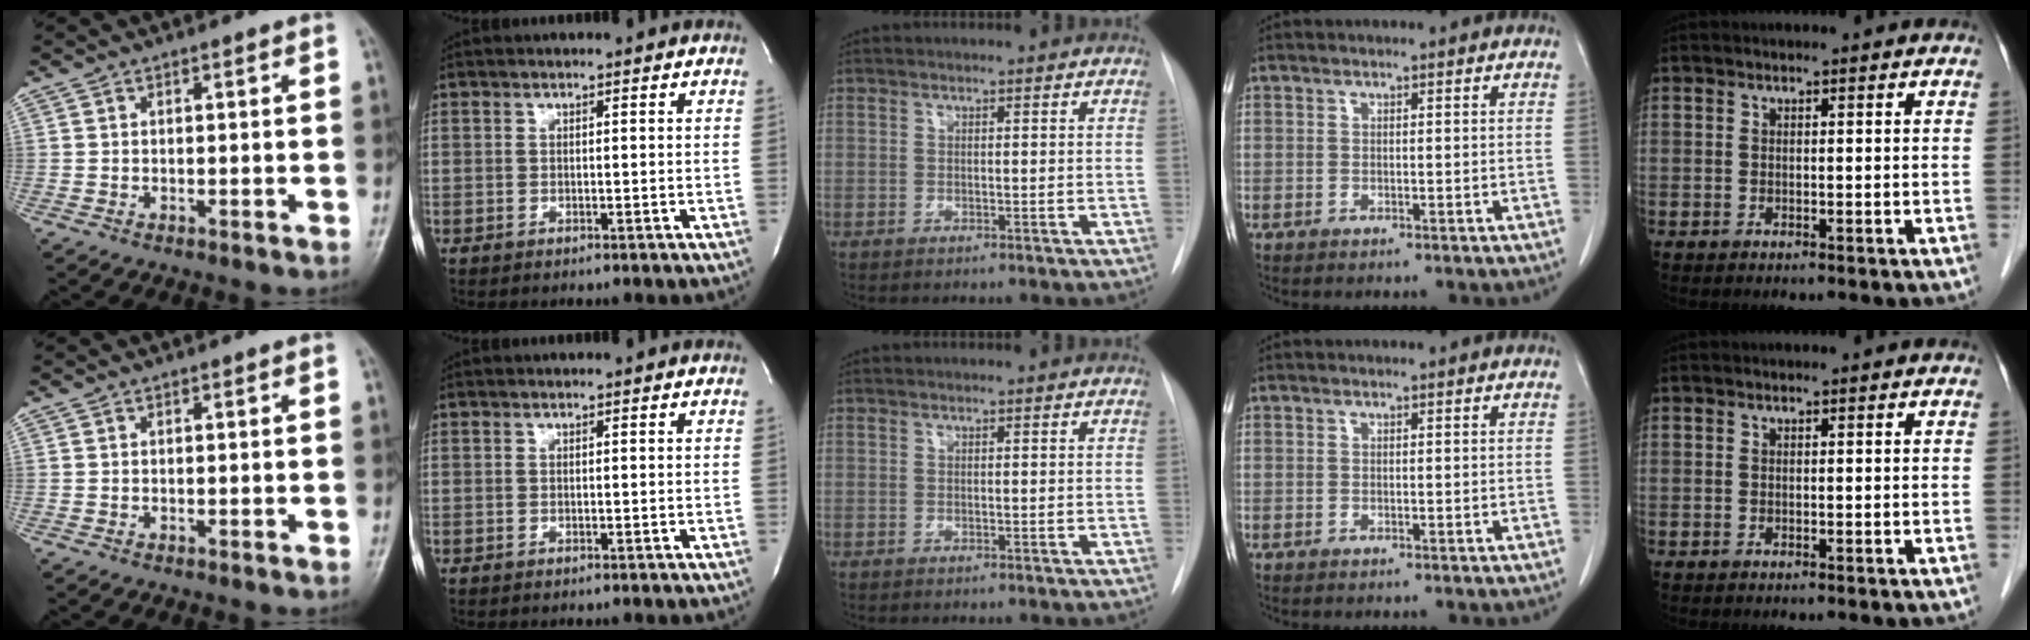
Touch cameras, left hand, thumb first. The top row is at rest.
{}